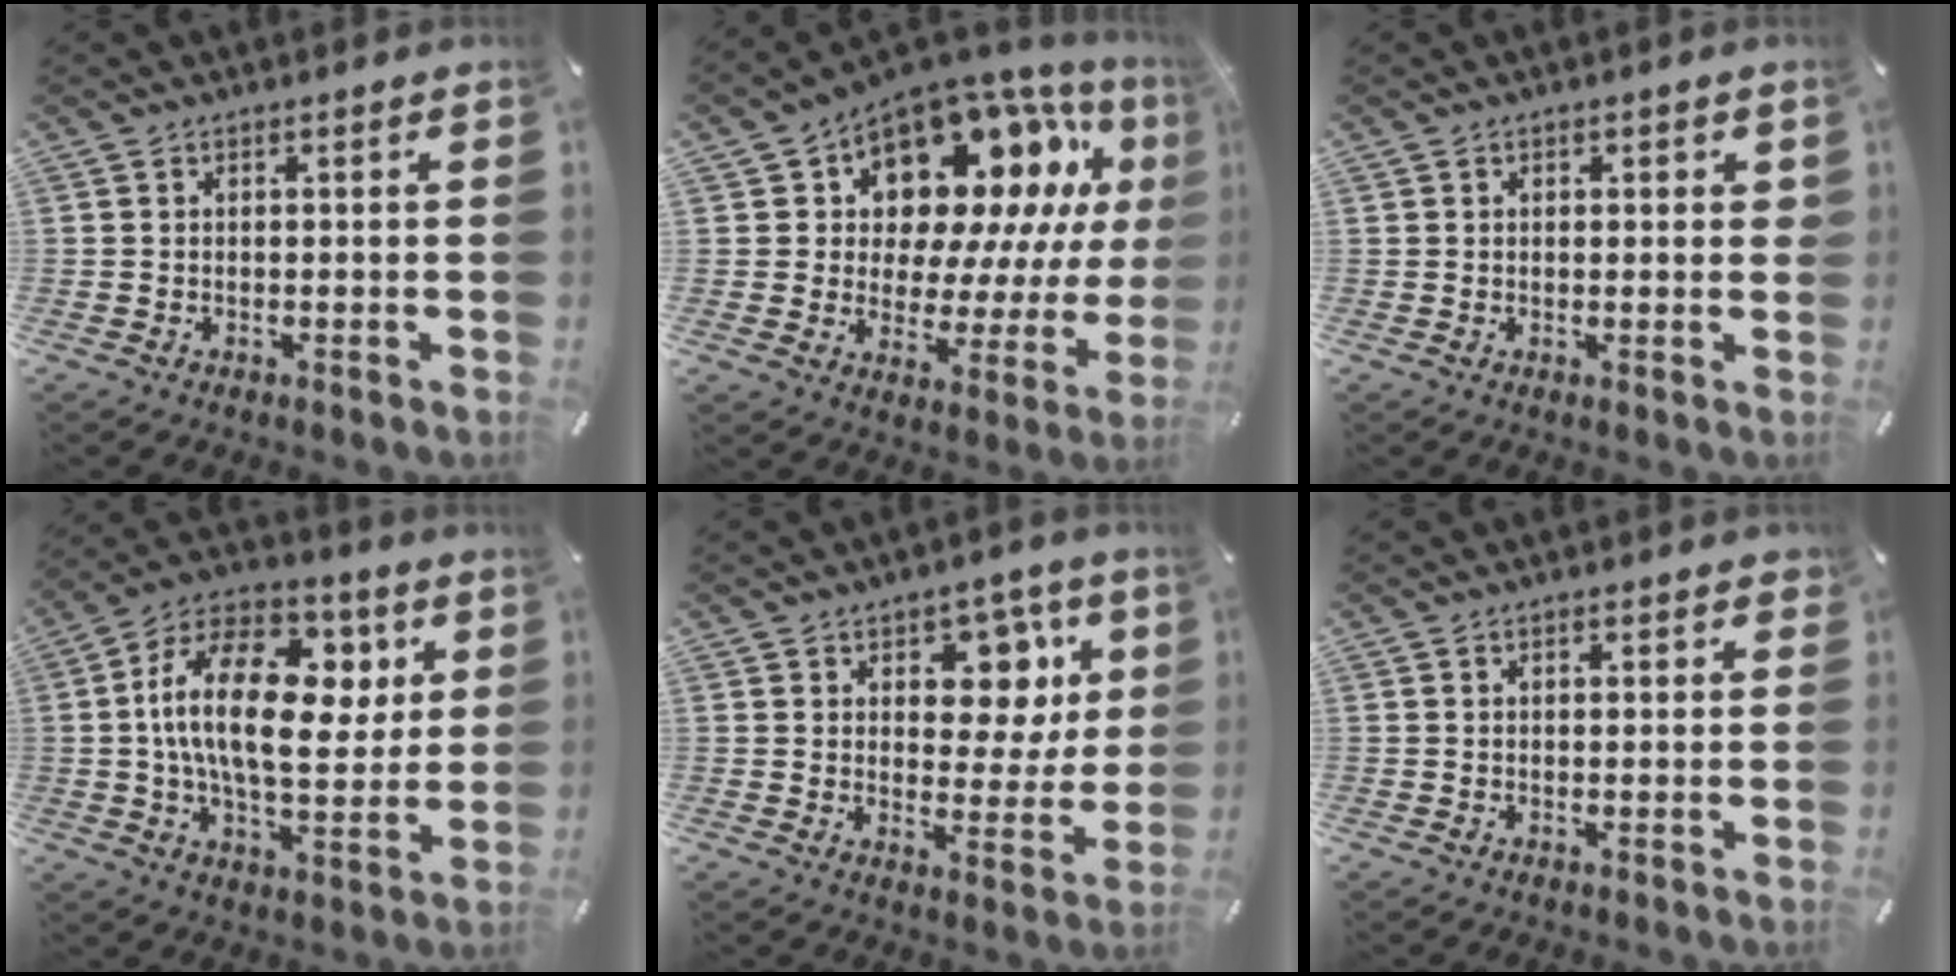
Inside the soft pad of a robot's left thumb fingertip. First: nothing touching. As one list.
[{"total": 15.7, "force": [9.5, 9.5, 8.1], "torque": [-0.129, -0.079, 0.164]}, {"total": 1.2, "force": [0.3, 0.9, 0.7], "torque": [-0.006, 0.002, 0.004]}, {"total": 22.0, "force": [4.4, 12.1, 17.9], "torque": [-0.330, -0.002, 0.065]}, {"total": 10.2, "force": [4.6, 7.7, 4.9], "torque": [-0.045, -0.033, 0.076]}, {"total": 1.3, "force": [0.6, 0.8, 0.8], "torque": [-0.009, 0.002, 0.009]}]